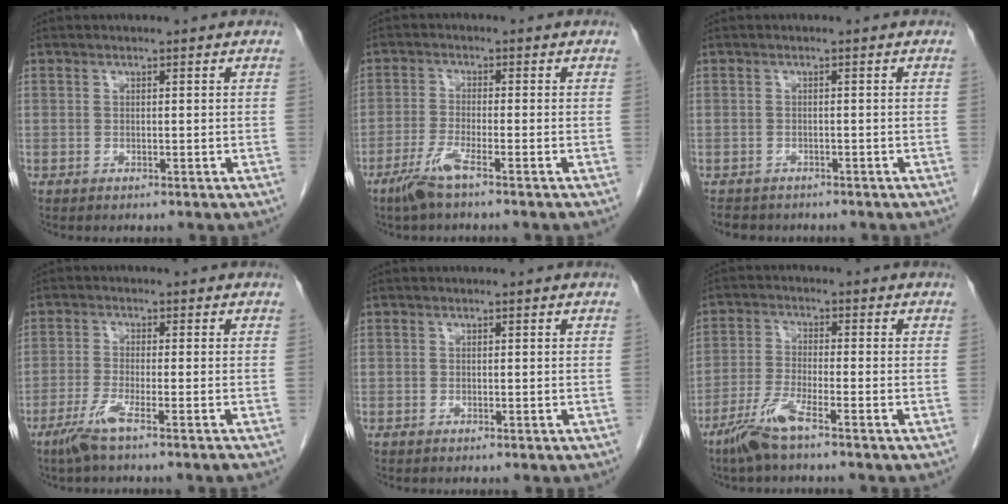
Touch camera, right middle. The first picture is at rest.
{"total": 4.5, "force": [-3.1, -0.3, 3.3], "torque": [-0.073, -0.011, -0.068]}
{"total": 4.3, "force": [-3.7, 2.0, 1.0], "torque": [-0.016, -0.002, -0.049]}
{"total": 4.6, "force": [-3.1, -0.8, 3.3], "torque": [-0.071, -0.013, -0.067]}
{"total": 0.0}
{"total": 5.8, "force": [-4.1, -0.1, 4.1], "torque": [-0.092, -0.014, -0.089]}